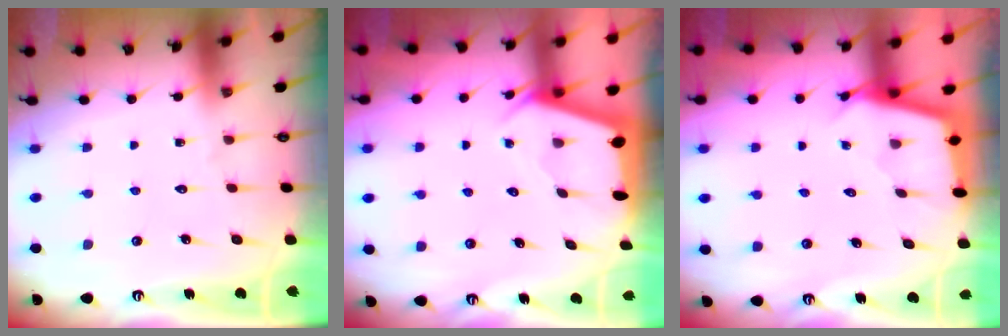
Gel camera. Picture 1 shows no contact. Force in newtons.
{"total": 2.4, "press": 2.4, "slide": 0.3}
{"total": 2.5, "press": 2.5, "slide": 0.2}